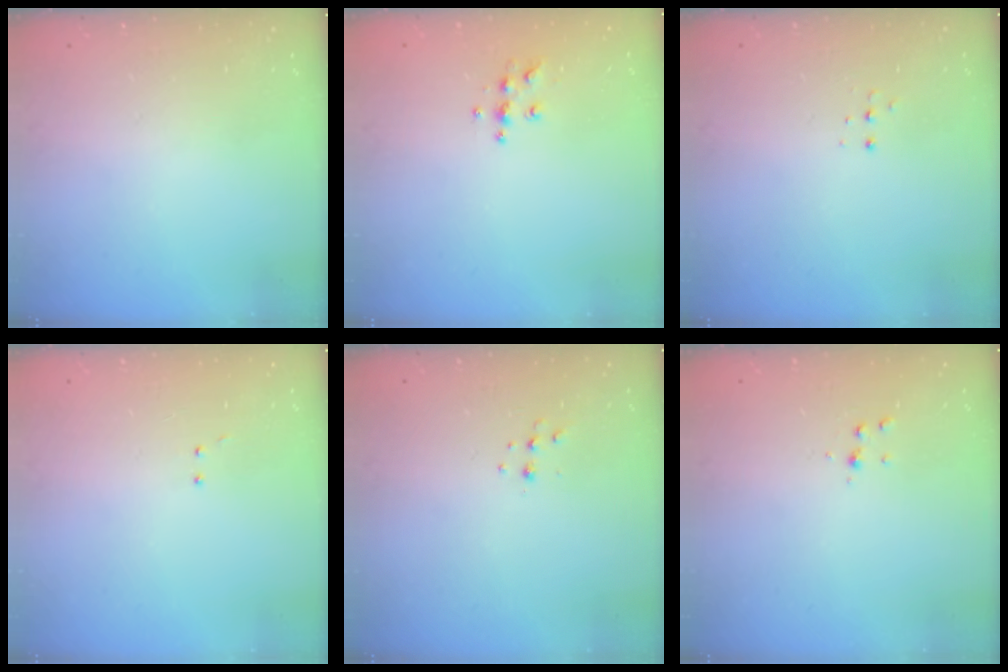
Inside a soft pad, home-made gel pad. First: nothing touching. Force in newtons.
{"total": 6.9, "press": 6.9, "slide": 0.4}
{"total": 3.6, "press": 3.5, "slide": 0.8}
{"total": 3.0, "press": 2.9, "slide": 0.7}
{"total": 3.8, "press": 3.7, "slide": 0.7}
{"total": 4.4, "press": 4.3, "slide": 0.4}